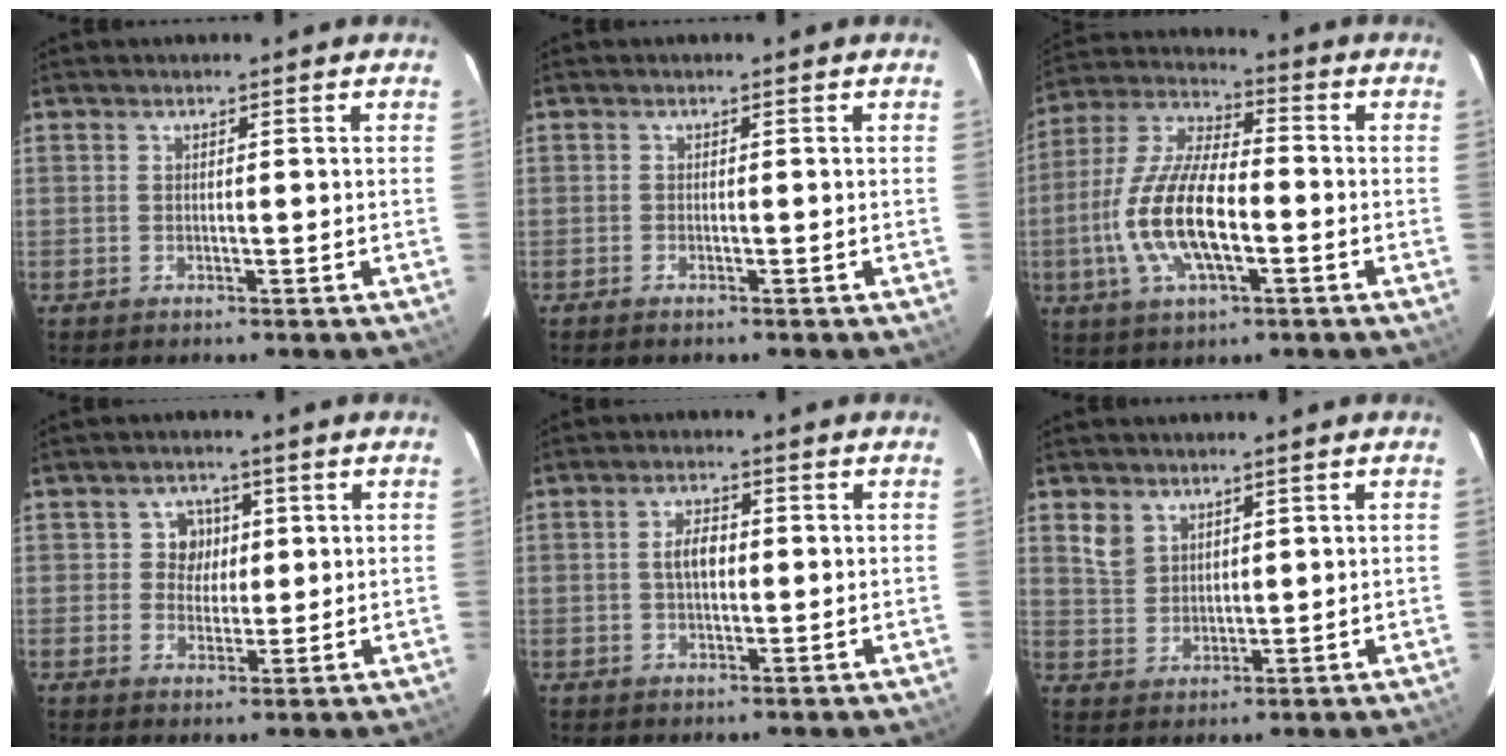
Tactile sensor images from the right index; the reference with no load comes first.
{"total": 0.7, "force": [-0.6, 0.2, 0.3], "torque": [-0.008, -0.002, -0.014]}
{"total": 15.1, "force": [-3.8, 5.7, 13.4], "torque": [-0.282, -0.002, -0.075]}
{"total": 4.3, "force": [0.7, 4.1, 0.9], "torque": [-0.008, 0.012, 0.010]}
{"total": 3.9, "force": [0.2, 2.2, 3.2], "torque": [-0.059, 0.009, 0.005]}
{"total": 5.0, "force": [2.9, 3.6, 1.8], "torque": [-0.034, 0.007, 0.064]}